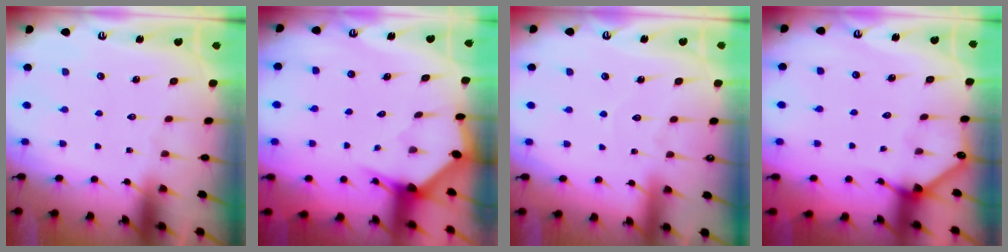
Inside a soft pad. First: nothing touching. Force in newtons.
{"total": 2.9, "press": 2.9, "slide": 0.2}
{"total": 4.2, "press": 4.2, "slide": 0.4}
{"total": 2.4, "press": 2.4, "slide": 0.2}